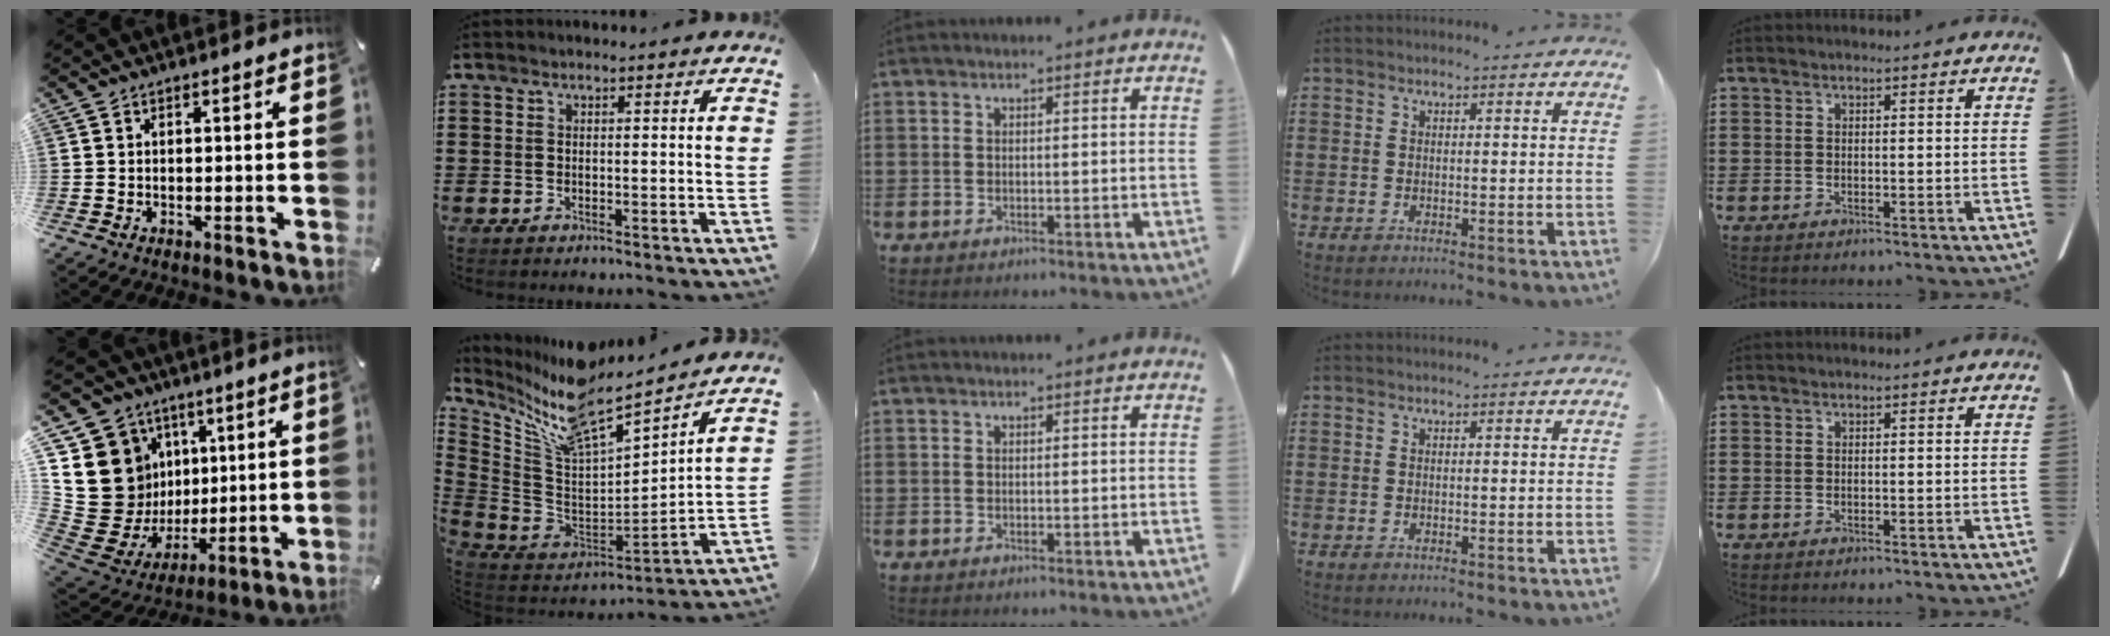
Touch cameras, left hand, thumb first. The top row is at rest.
{"thumb": {"total": 19.9, "force": [3.6, 18.3, 7.0], "torque": [-0.093, -0.049, 0.112]}, "index": {"total": 10.4, "force": [8.6, 1.8, 5.6], "torque": [-0.156, -0.067, 0.142]}}